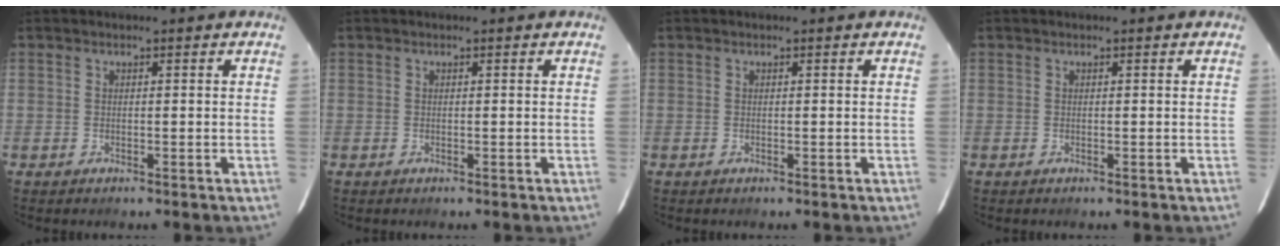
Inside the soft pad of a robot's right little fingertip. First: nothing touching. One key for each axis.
{"total": 0.0}
{"total": 0.0}
{"total": 0.0}